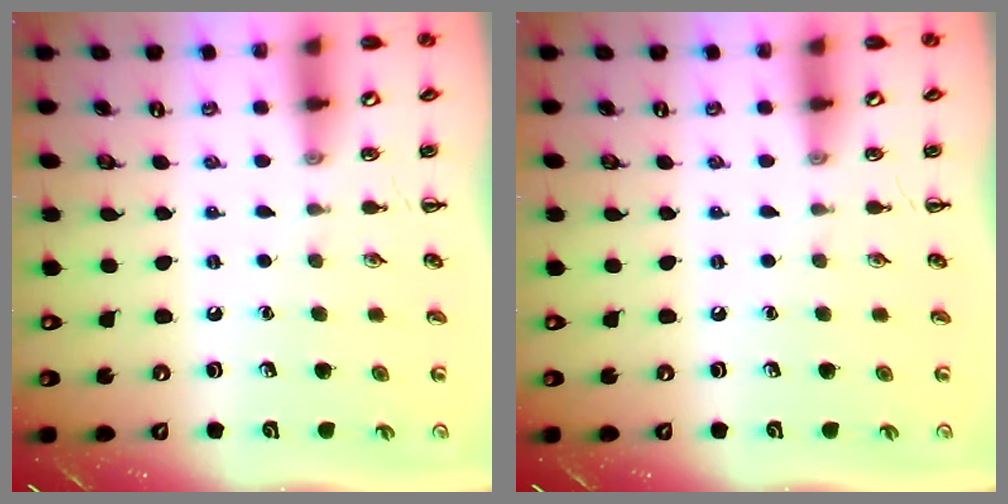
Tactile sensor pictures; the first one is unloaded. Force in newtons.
{"total": 0.0}